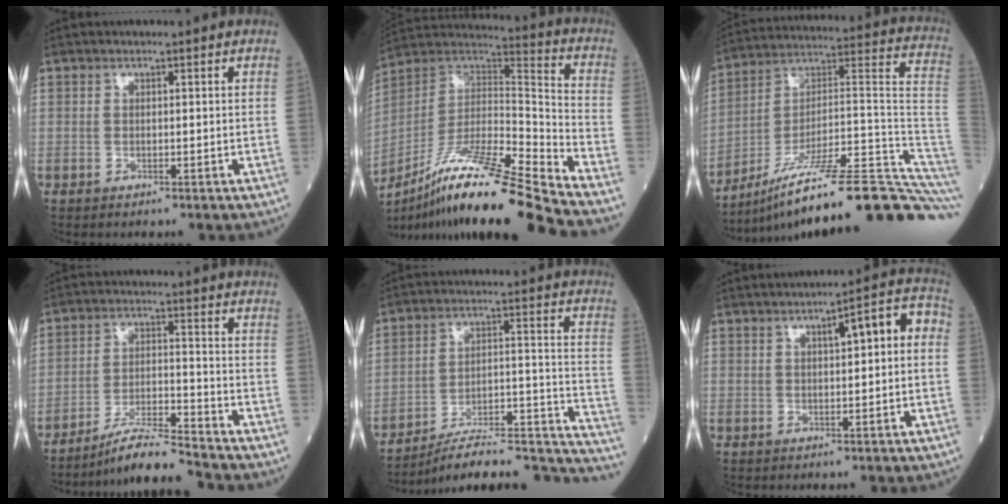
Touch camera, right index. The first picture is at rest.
{"total": 22.4, "force": [-17.5, -0.6, 14.0], "torque": [-0.264, -0.011, -0.320]}
{"total": 26.9, "force": [-20.6, 0.5, 17.3], "torque": [-0.156, 0.037, -0.320]}
{"total": 8.2, "force": [-7.7, -1.1, 2.7], "torque": [-0.048, -0.012, -0.139]}
{"total": 21.7, "force": [-19.5, 3.4, 9.0], "torque": [-0.057, 0.048, -0.279]}
{"total": 6.4, "force": [1.0, 1.4, 6.1], "torque": [-0.082, 0.032, 0.009]}